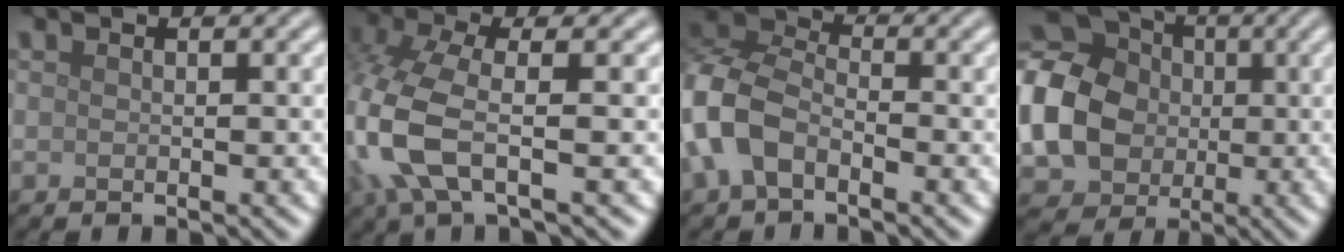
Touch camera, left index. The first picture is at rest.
{"total": 7.0, "force": [-2.3, 2.6, 6.1], "torque": [-0.165, -0.003, -0.058]}
{"total": 6.8, "force": [-2.5, 4.3, 4.5], "torque": [-0.111, 0.010, -0.066]}
{"total": 14.6, "force": [-0.3, 12.6, 7.3], "torque": [-0.182, -0.008, -0.034]}